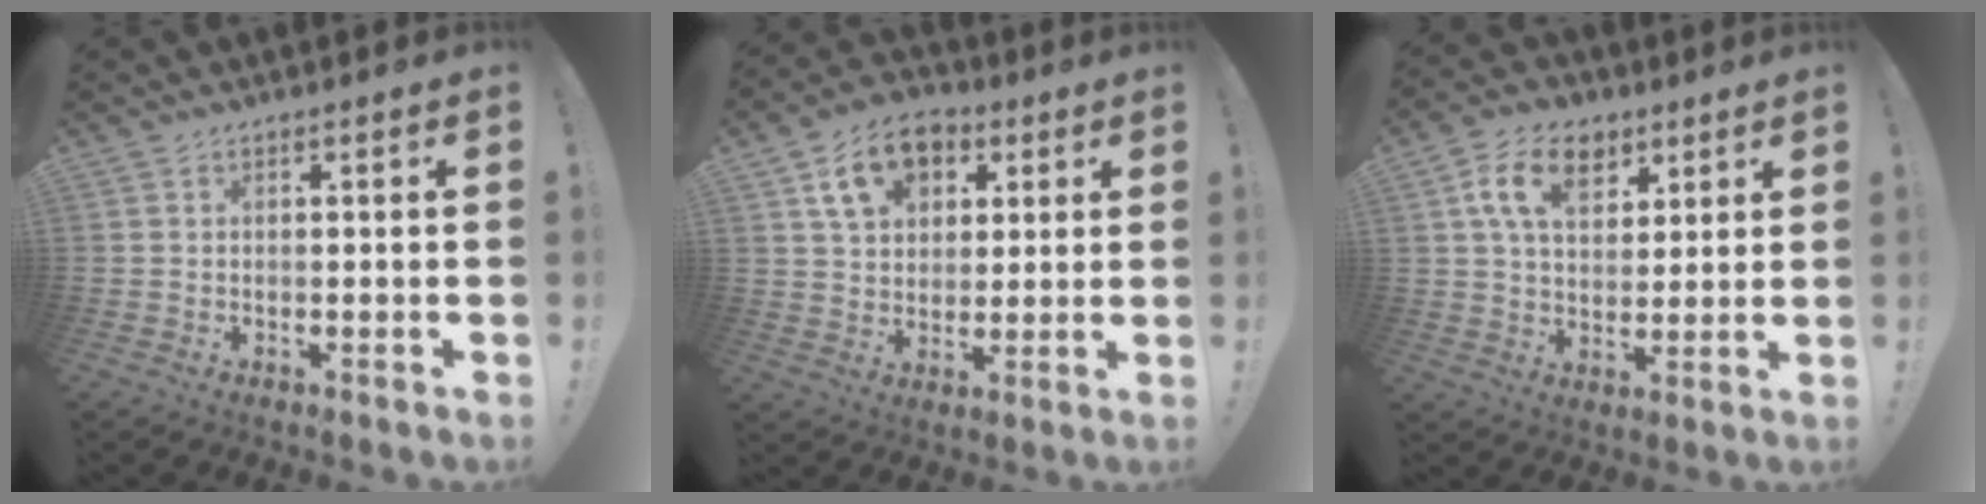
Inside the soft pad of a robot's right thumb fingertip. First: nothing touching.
{"total": 13.1, "force": [5.9, 9.7, 6.5], "torque": [-0.098, -0.008, 0.113]}
{"total": 13.4, "force": [6.5, 9.0, 7.6], "torque": [-0.123, -0.012, 0.122]}